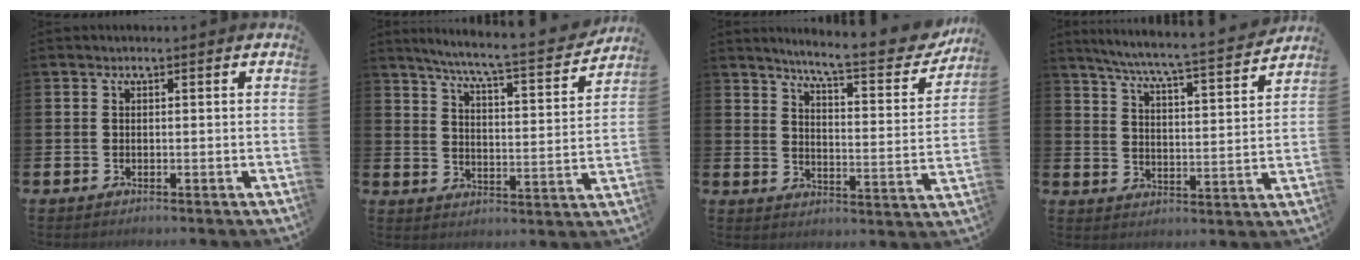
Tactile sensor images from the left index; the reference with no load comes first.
{"total": 6.8, "force": [6.3, -0.1, 2.7], "torque": [-0.071, -0.049, 0.103]}
{"total": 7.6, "force": [6.8, 0.6, 3.2], "torque": [-0.069, -0.054, 0.108]}
{"total": 6.9, "force": [6.4, -0.2, 2.6], "torque": [-0.076, -0.048, 0.108]}